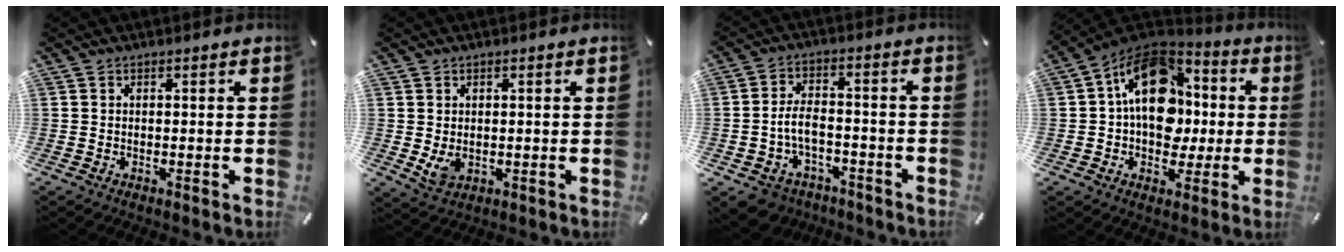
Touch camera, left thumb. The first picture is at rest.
{"total": 3.7, "force": [0.3, 2.9, 2.3], "torque": [-0.038, -0.008, 0.004]}
{"total": 7.6, "force": [-3.1, 5.5, 4.2], "torque": [-0.091, 0.022, -0.056]}
{"total": 19.5, "force": [1.8, 14.1, 13.3], "torque": [-0.206, 0.003, 0.034]}